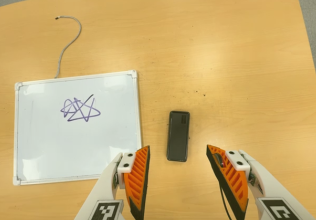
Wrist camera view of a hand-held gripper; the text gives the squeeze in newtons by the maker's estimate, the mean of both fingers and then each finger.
{"total": 0.0}